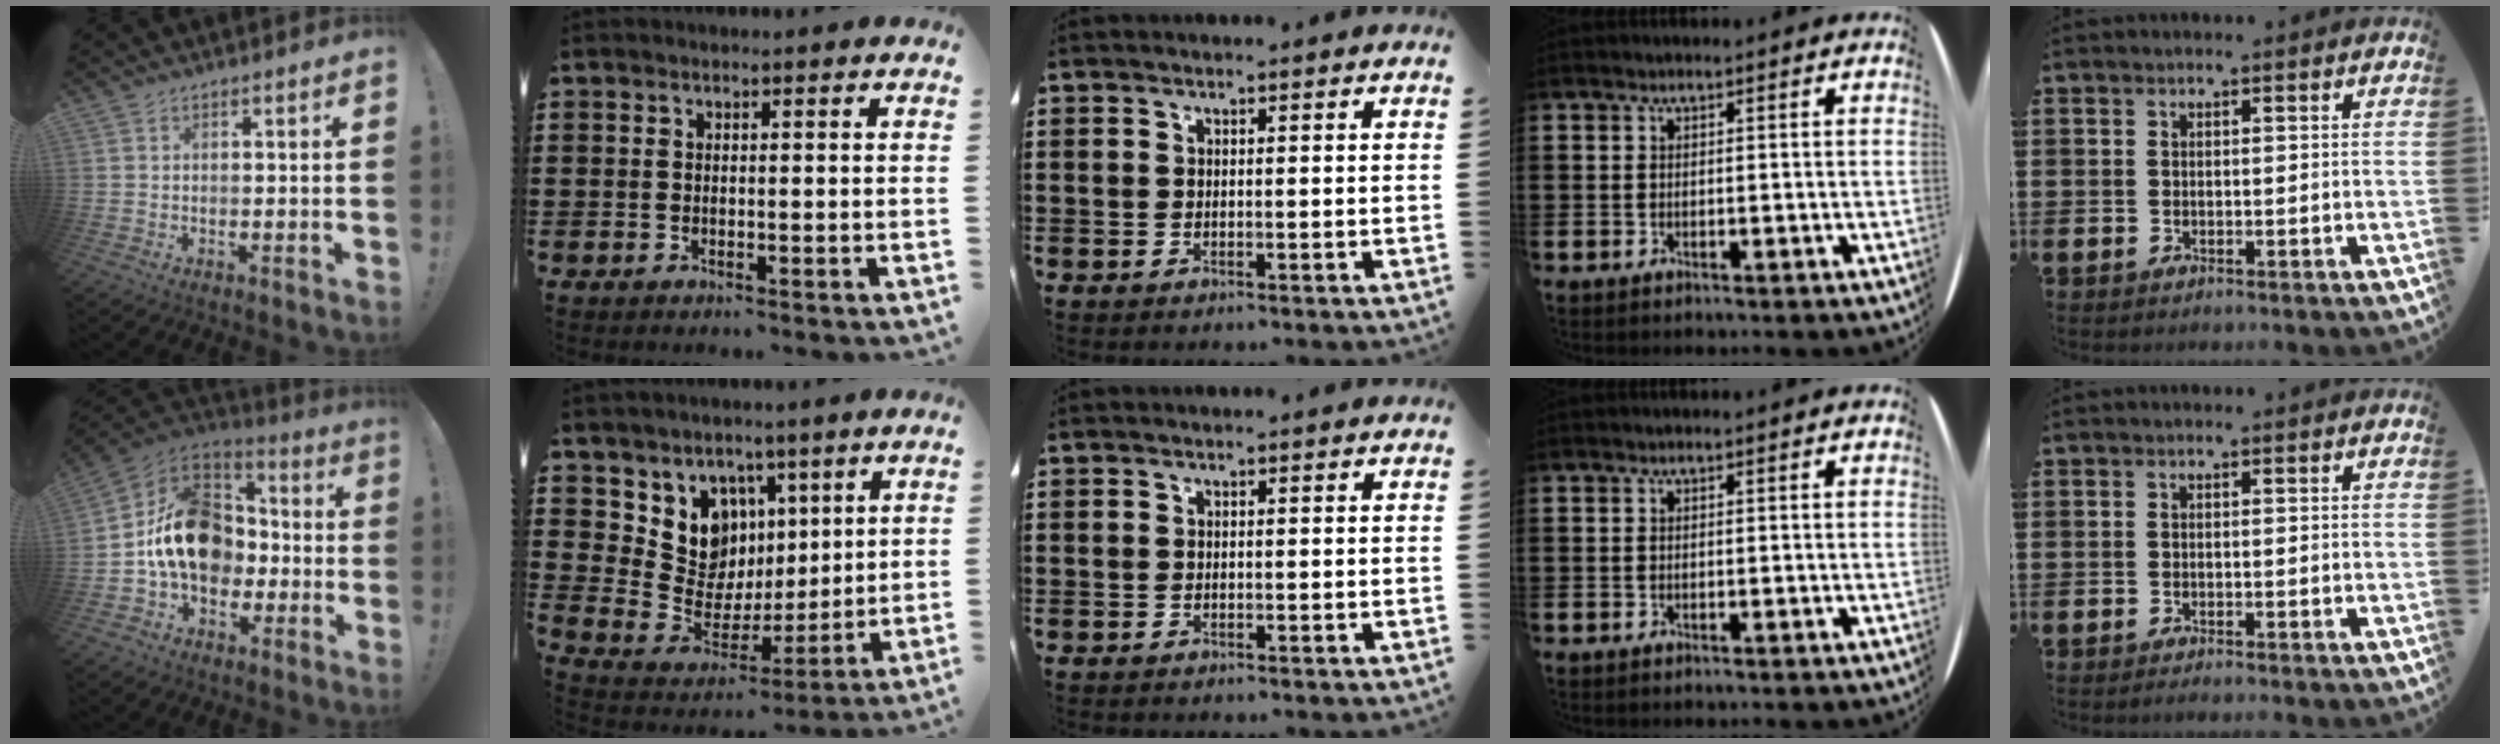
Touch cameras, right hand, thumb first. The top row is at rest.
{"thumb": {"total": 19.3, "force": [-1.0, 14.7, 12.5], "torque": [-0.192, 0.029, -0.004]}, "index": {"total": 9.4, "force": [3.8, 8.2, 2.6], "torque": [-0.093, -0.031, 0.080]}, "middle": {"total": 0.5, "force": [-0.5, 0.3, -0.1], "torque": [0.000, 0.004, -0.012]}, "little": {"total": 0.6, "force": [-0.5, -0.1, 0.3], "torque": [-0.005, -0.004, -0.009]}}